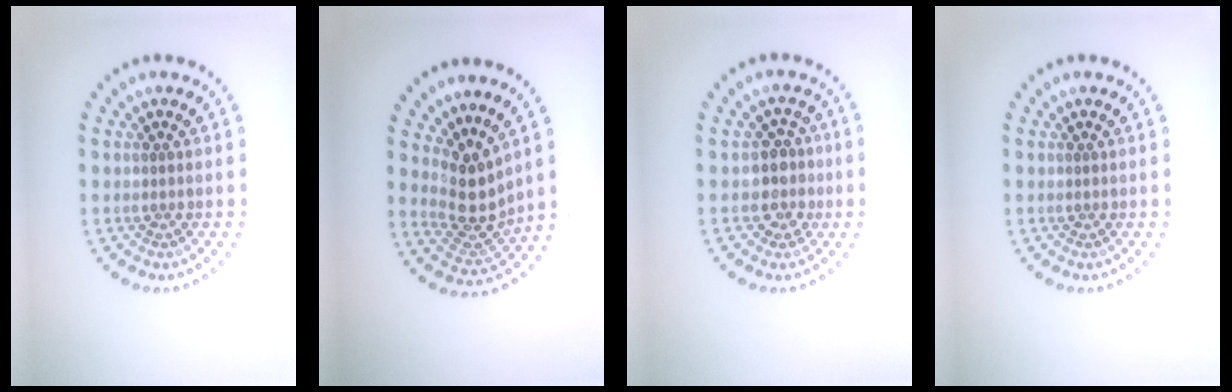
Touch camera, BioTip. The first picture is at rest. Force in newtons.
{"total": 3.9, "press": 2.9, "slide": 2.6}
{"total": 2.4, "press": 2.1, "slide": 1.1}
{"total": 0.0}